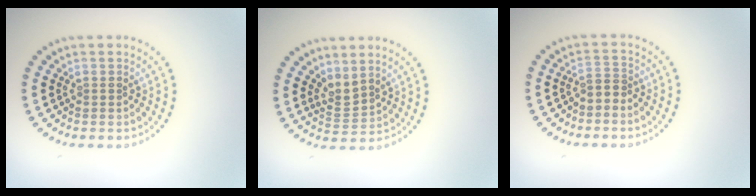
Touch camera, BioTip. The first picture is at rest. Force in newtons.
{"total": 2.2, "press": 1.5, "slide": 1.6}
{"total": 1.6, "press": 1.3, "slide": 1.0}